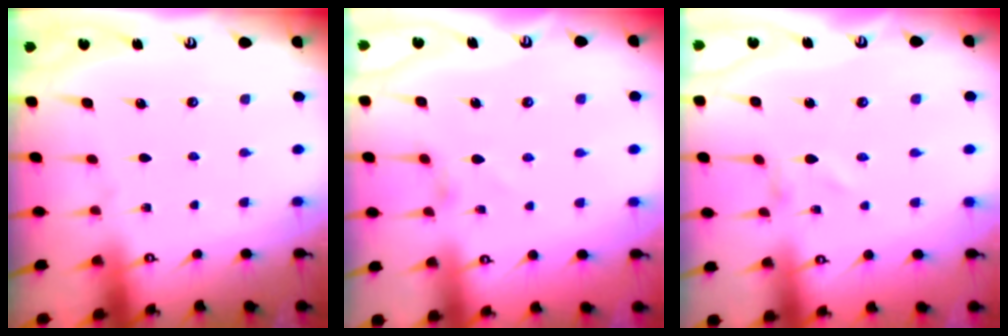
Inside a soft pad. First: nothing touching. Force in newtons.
{"total": 1.9, "press": 1.9, "slide": 0.4}
{"total": 1.0, "press": 1.0, "slide": 0.1}